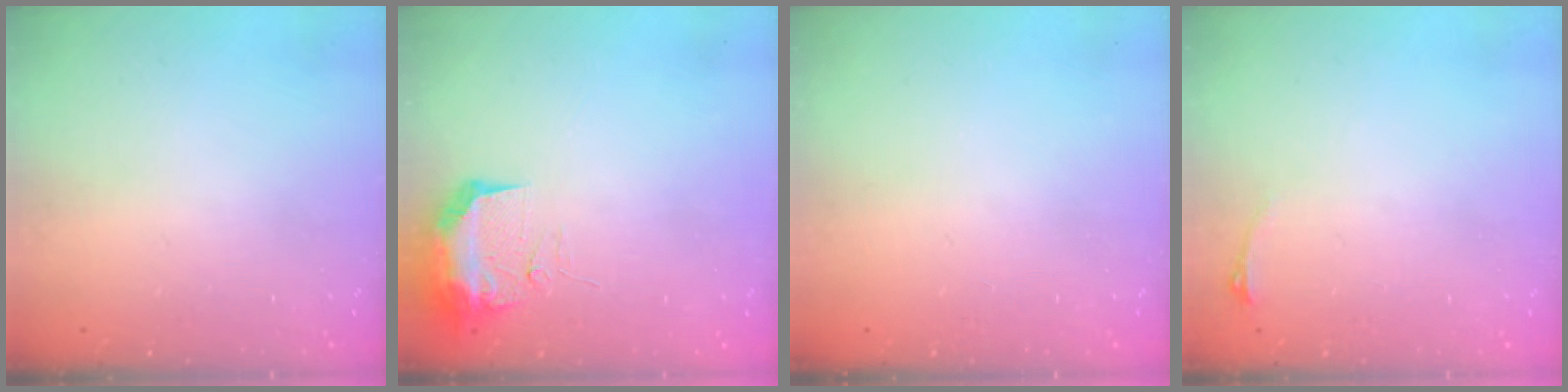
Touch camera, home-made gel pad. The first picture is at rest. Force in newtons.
{"total": 9.5, "press": 9.4, "slide": 1.4}
{"total": 0.0}
{"total": 2.9, "press": 2.6, "slide": 1.5}